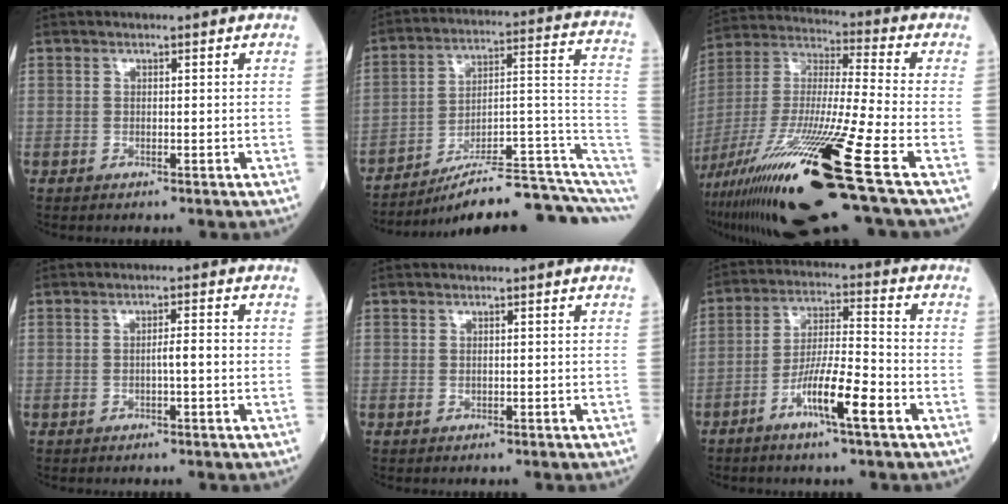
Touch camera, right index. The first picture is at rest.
{"total": 19.2, "force": [-15.3, 1.2, 11.6], "torque": [-0.101, 0.056, -0.224]}
{"total": 27.1, "force": [-14.0, 1.1, 23.2], "torque": [-0.449, -0.059, -0.255]}
{"total": 2.5, "force": [-0.3, 0.1, 2.5], "torque": [-0.040, 0.002, -0.006]}
{"total": 0.0}
{"total": 9.8, "force": [-4.7, 0.7, 8.6], "torque": [-0.161, -0.004, -0.087]}